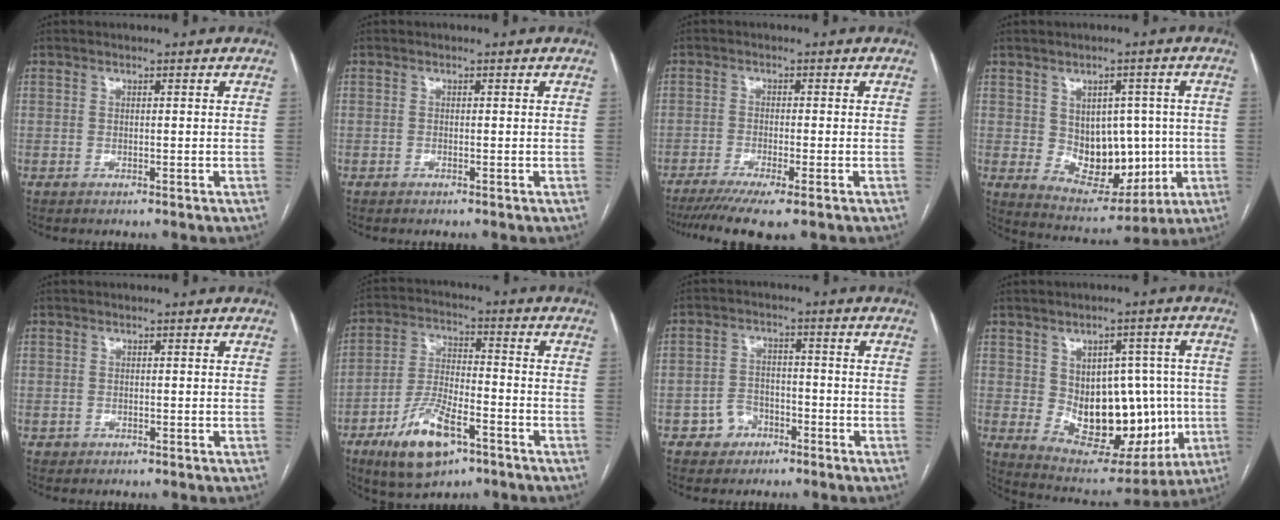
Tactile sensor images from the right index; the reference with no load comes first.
{"total": 0.0}
{"total": 8.5, "force": [-6.0, 0.7, 6.0], "torque": [-0.095, -0.018, -0.097]}
{"total": 10.6, "force": [0.0, 7.2, 7.8], "torque": [-0.107, 0.014, 0.026]}
{"total": 0.8, "force": [-0.1, 0.8, 0.0], "torque": [0.005, 0.006, -0.004]}
{"total": 12.2, "force": [-6.8, 4.5, 9.1], "torque": [-0.184, -0.005, -0.117]}
{"total": 4.5, "force": [-2.5, 3.7, 0.9], "torque": [-0.008, 0.017, -0.038]}
{"total": 16.4, "force": [-0.8, 9.8, 13.1], "torque": [-0.179, 0.023, 0.021]}